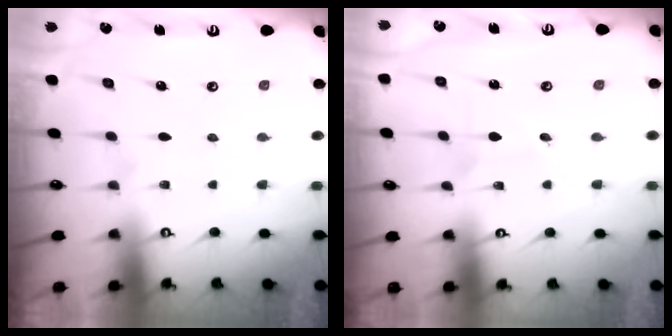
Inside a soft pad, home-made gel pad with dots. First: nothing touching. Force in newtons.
{"total": 1.9, "press": 1.9, "slide": 0.1}